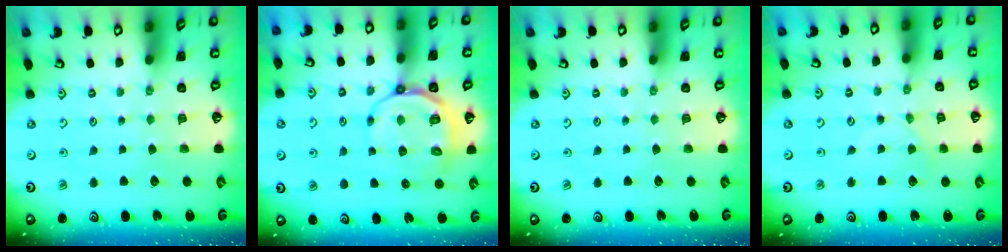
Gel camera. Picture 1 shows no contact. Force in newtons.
{"total": 9.8, "press": 9.5, "slide": 2.4}
{"total": 0.0}
{"total": 1.5, "press": 1.5, "slide": 0.4}